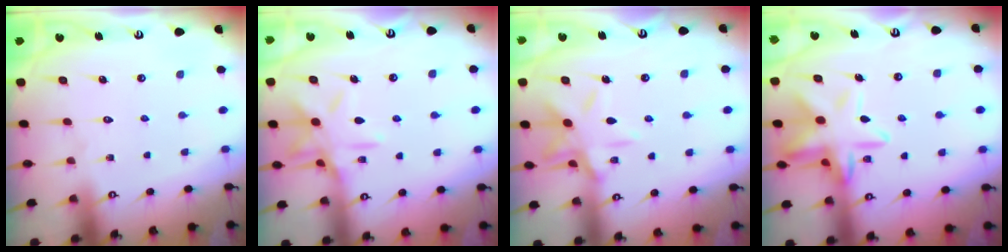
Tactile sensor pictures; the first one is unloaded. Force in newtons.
{"total": 11.3, "press": 11.3, "slide": 0.8}
{"total": 12.0, "press": 11.9, "slide": 0.8}
{"total": 12.5, "press": 12.4, "slide": 0.7}